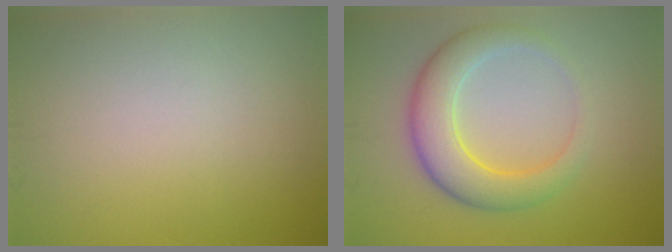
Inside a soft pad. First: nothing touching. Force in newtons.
{"total": 5.4, "press": 5.4, "slide": 0.2}